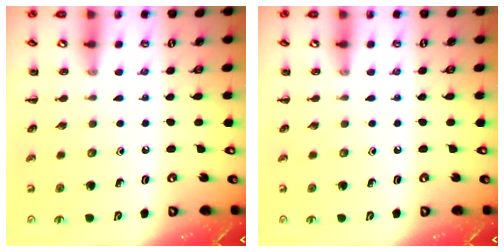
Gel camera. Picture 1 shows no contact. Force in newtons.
{"total": 0.0}